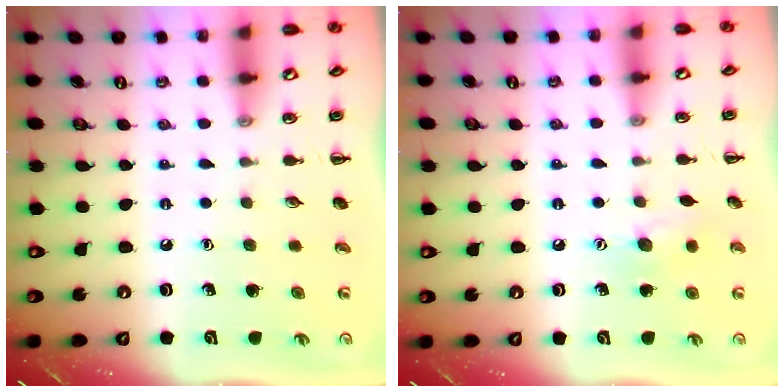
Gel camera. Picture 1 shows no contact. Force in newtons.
{"total": 8.3, "press": 8.2, "slide": 1.3}